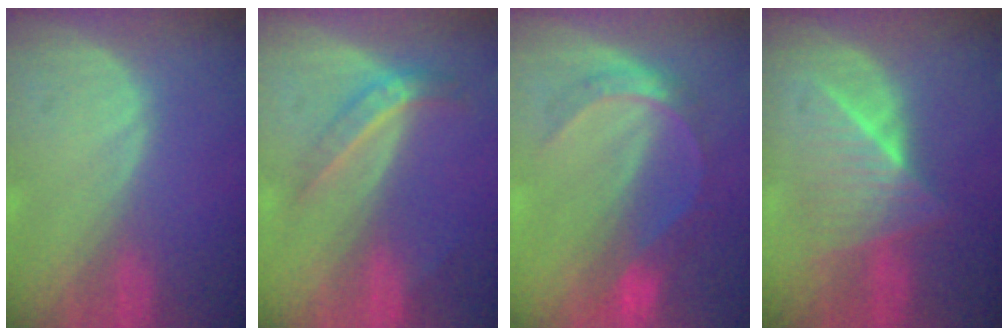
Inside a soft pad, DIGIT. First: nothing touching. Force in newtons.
{"total": 4.4, "press": 3.9, "slide": 2.1}
{"total": 6.4, "press": 5.5, "slide": 3.2}
{"total": 6.5, "press": 6.4, "slide": 1.0}